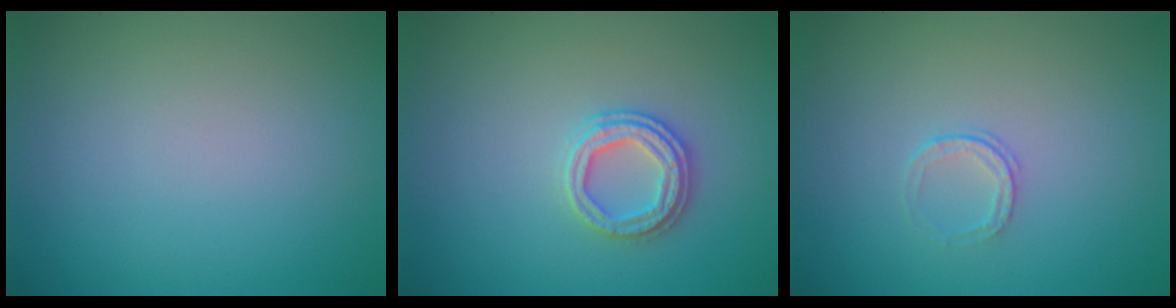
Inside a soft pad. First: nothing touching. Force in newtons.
{"total": 2.6, "press": 2.5, "slide": 0.3}
{"total": 1.0, "press": 0.7, "slide": 0.7}